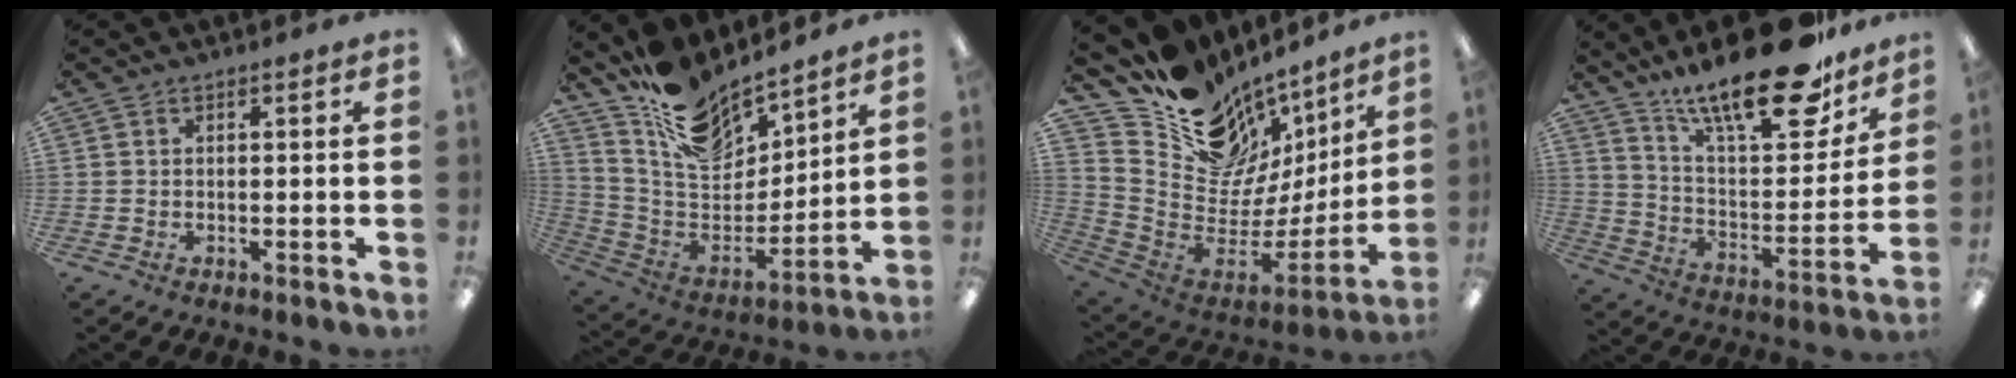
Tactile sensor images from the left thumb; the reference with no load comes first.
{"total": 14.7, "force": [12.9, 5.4, 4.4], "torque": [-0.108, -0.105, 0.236]}
{"total": 15.3, "force": [10.0, 10.5, 5.0], "torque": [-0.070, -0.112, 0.191]}
{"total": 24.9, "force": [18.5, 7.4, 14.9], "torque": [-0.229, -0.123, 0.308]}